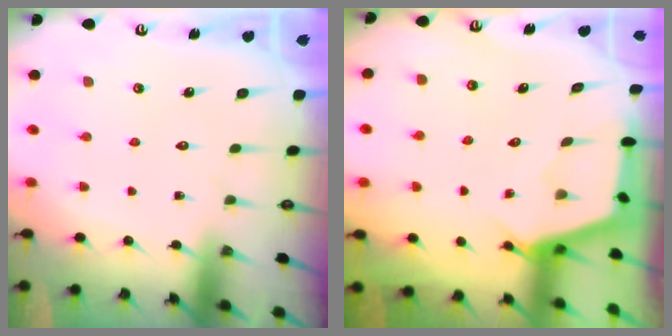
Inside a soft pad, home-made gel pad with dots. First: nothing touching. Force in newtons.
{"total": 2.6, "press": 2.6, "slide": 0.4}